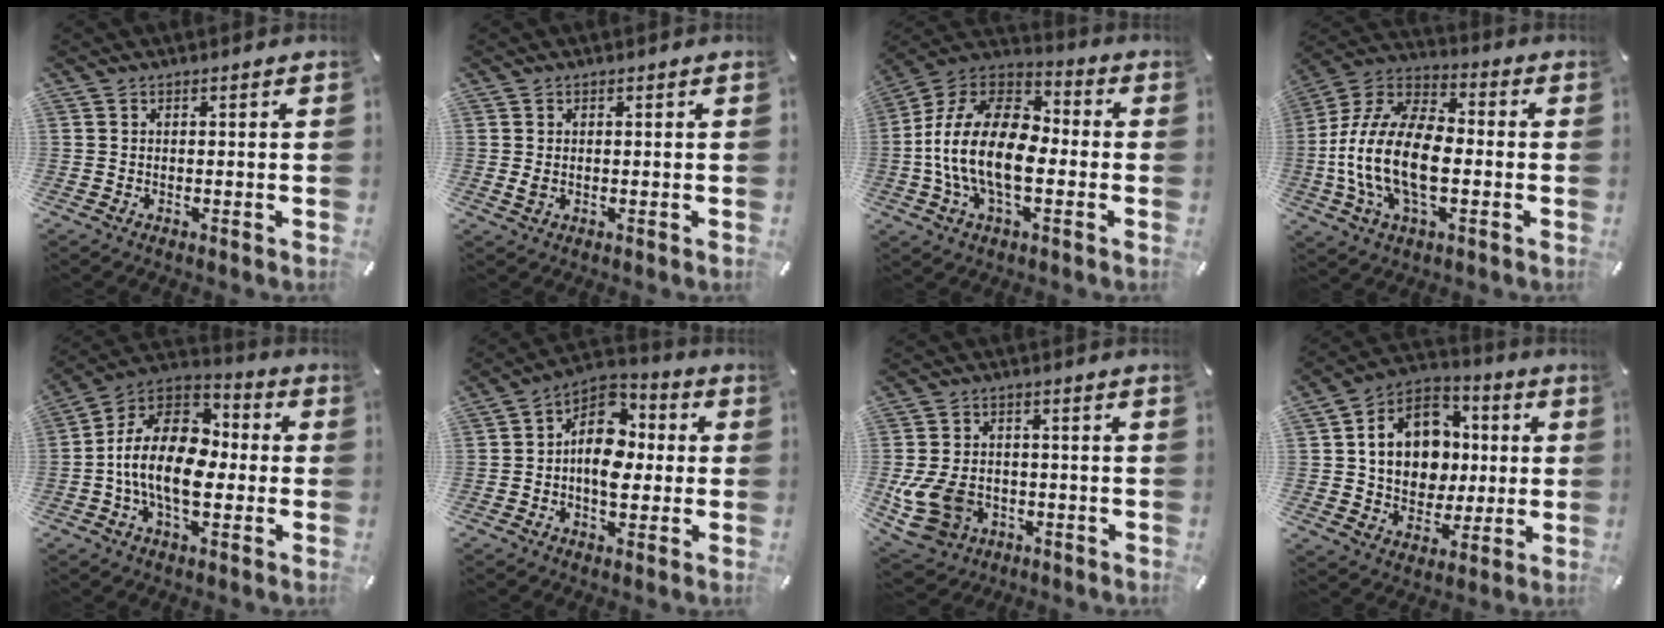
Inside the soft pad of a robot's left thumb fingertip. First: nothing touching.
{"total": 1.5, "force": [0.1, 1.1, 1.0], "torque": [-0.019, -0.004, -0.002]}
{"total": 18.3, "force": [-4.6, 10.3, 14.4], "torque": [-0.301, 0.018, -0.081]}
{"total": 17.8, "force": [-4.3, 10.2, 14.0], "torque": [-0.301, 0.013, -0.079]}
{"total": 16.7, "force": [-3.7, 10.4, 12.5], "torque": [-0.254, 0.019, -0.066]}
{"total": 11.8, "force": [-0.5, 8.7, 8.0], "torque": [-0.135, -0.004, -0.011]}
{"total": 11.4, "force": [-3.1, 8.9, 6.4], "torque": [-0.149, 0.013, -0.052]}
{"total": 15.6, "force": [0.6, 13.2, 8.2], "torque": [-0.149, 0.008, 0.019]}